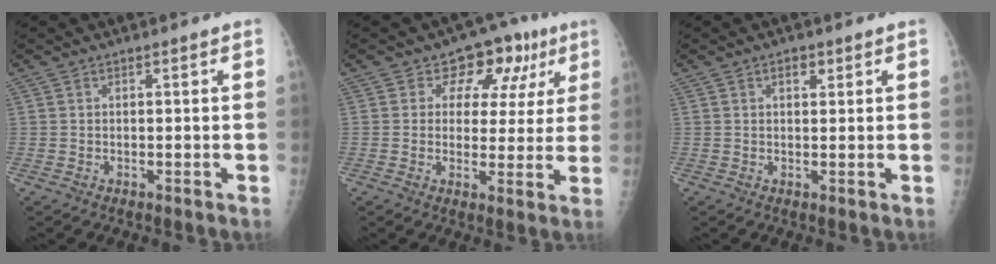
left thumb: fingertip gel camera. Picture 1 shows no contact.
{"total": 10.1, "force": [4.6, 7.4, 5.1], "torque": [-0.004, -0.004, 0.054]}
{"total": 1.7, "force": [0.9, 1.0, 1.0], "torque": [-0.004, -0.002, 0.012]}